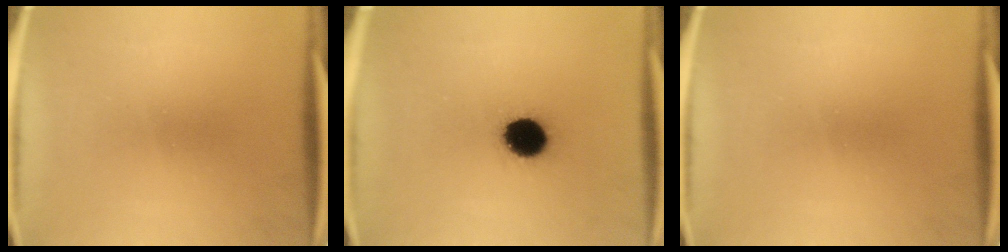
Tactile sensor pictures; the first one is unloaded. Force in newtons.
{"total": 10.5}
{"total": 0.0}